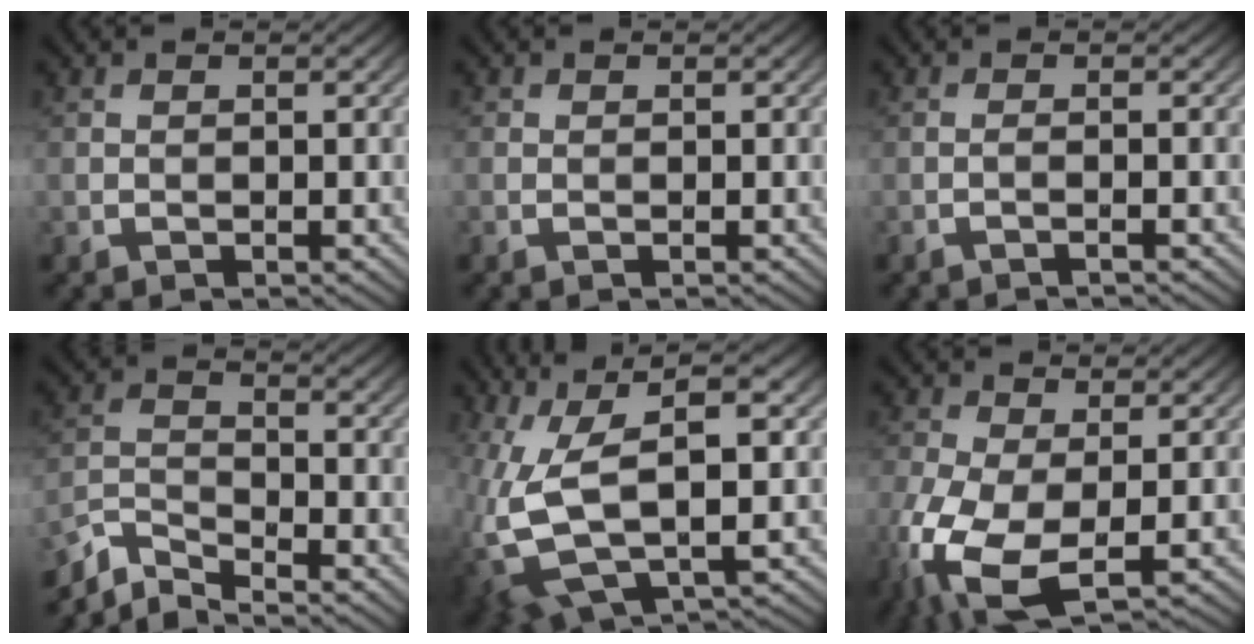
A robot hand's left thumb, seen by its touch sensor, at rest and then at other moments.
{"total": 0.0}
{"total": 1.0, "force": [-0.4, 0.0, 1.0], "torque": [-0.008, 0.011, -0.018]}
{"total": 4.9, "force": [-4.5, 0.9, 1.8], "torque": [-0.045, -0.007, -0.104]}
{"total": 12.0, "force": [0.4, 5.7, 10.5], "torque": [-0.249, -0.011, 0.012]}
{"total": 10.3, "force": [-3.7, 5.3, 8.1], "torque": [-0.223, -0.029, -0.068]}